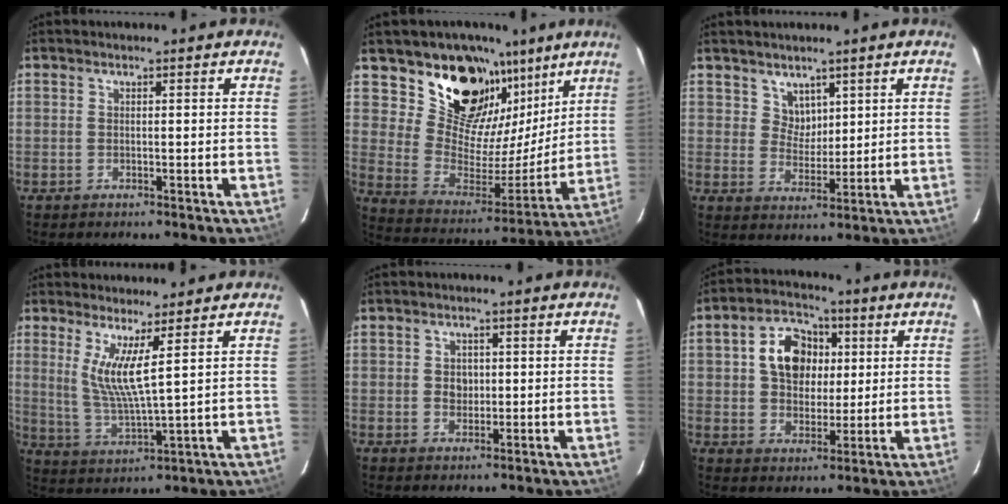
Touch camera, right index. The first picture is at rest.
{"total": 20.8, "force": [13.8, 12.8, 9.0], "torque": [-0.162, -0.006, 0.260]}
{"total": 4.2, "force": [2.8, 3.1, 0.5], "torque": [0.001, 0.006, 0.054]}
{"total": 7.3, "force": [3.3, 0.0, 6.5], "torque": [-0.126, -0.022, 0.067]}
{"total": 2.9, "force": [0.1, 2.6, 1.4], "torque": [-0.022, 0.006, 0.003]}
{"total": 10.6, "force": [2.4, 8.1, 6.5], "torque": [-0.133, 0.035, 0.045]}